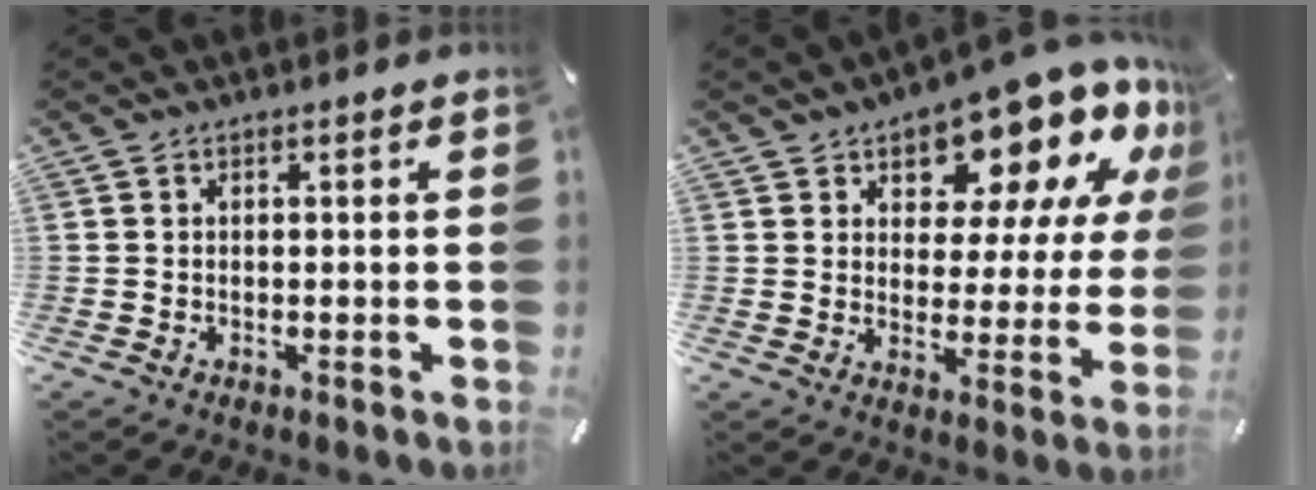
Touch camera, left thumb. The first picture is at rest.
{"total": 14.2, "force": [11.1, 6.4, 6.0], "torque": [-0.099, -0.091, 0.189]}